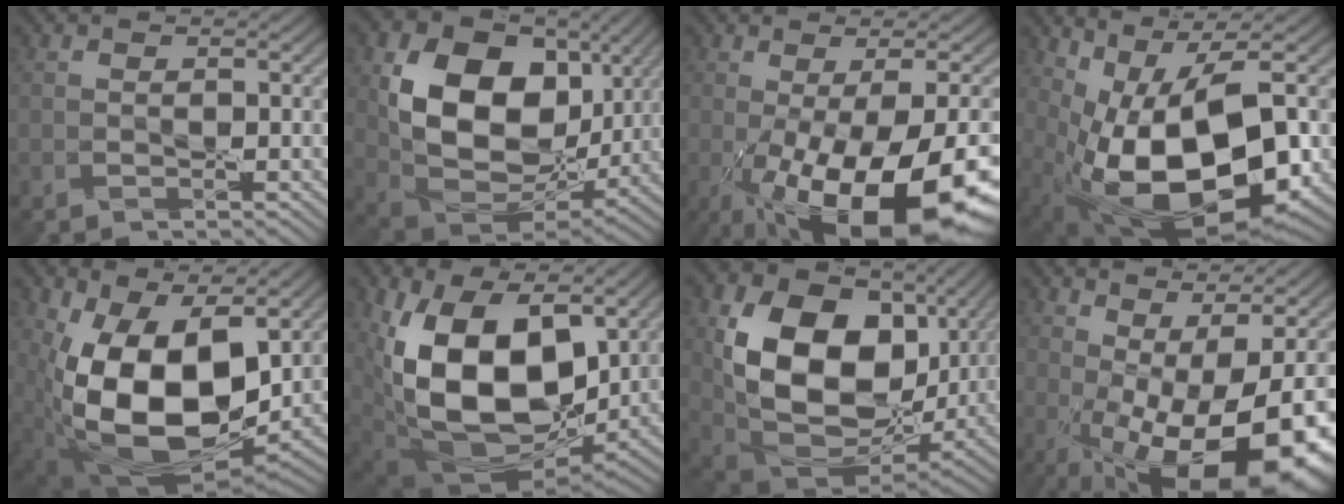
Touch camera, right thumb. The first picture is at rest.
{"total": 15.9, "force": [3.3, 11.5, 10.4], "torque": [-0.204, -0.007, 0.063]}
{"total": 17.0, "force": [-6.4, 6.0, 14.6], "torque": [-0.240, -0.034, -0.087]}
{"total": 17.6, "force": [-1.6, 8.8, 15.1], "torque": [-0.263, -0.034, -0.004]}
{"total": 18.3, "force": [0.3, 11.1, 14.6], "torque": [-0.277, -0.046, 0.013]}
{"total": 18.9, "force": [2.1, 11.7, 14.7], "torque": [-0.288, -0.034, 0.047]}
{"total": 17.5, "force": [3.0, 12.5, 11.8], "torque": [-0.239, -0.020, 0.066]}
{"total": 17.2, "force": [-4.4, 6.2, 15.4], "torque": [-0.246, -0.018, -0.054]}